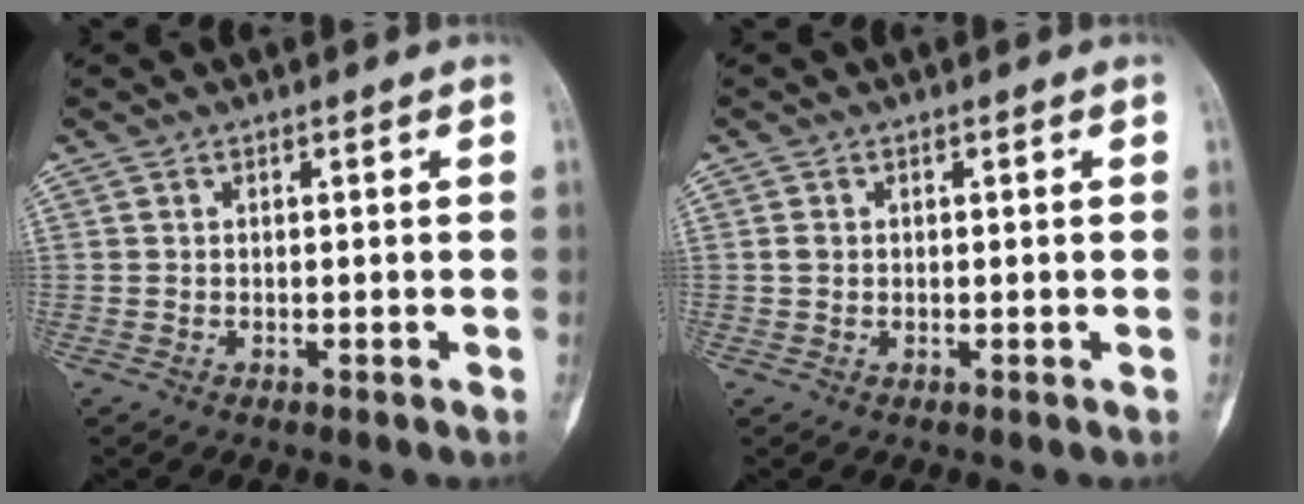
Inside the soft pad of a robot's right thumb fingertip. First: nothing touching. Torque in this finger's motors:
{"motor_torque": [0.13, 0.89, 0.20, -0.09, 0.06]}